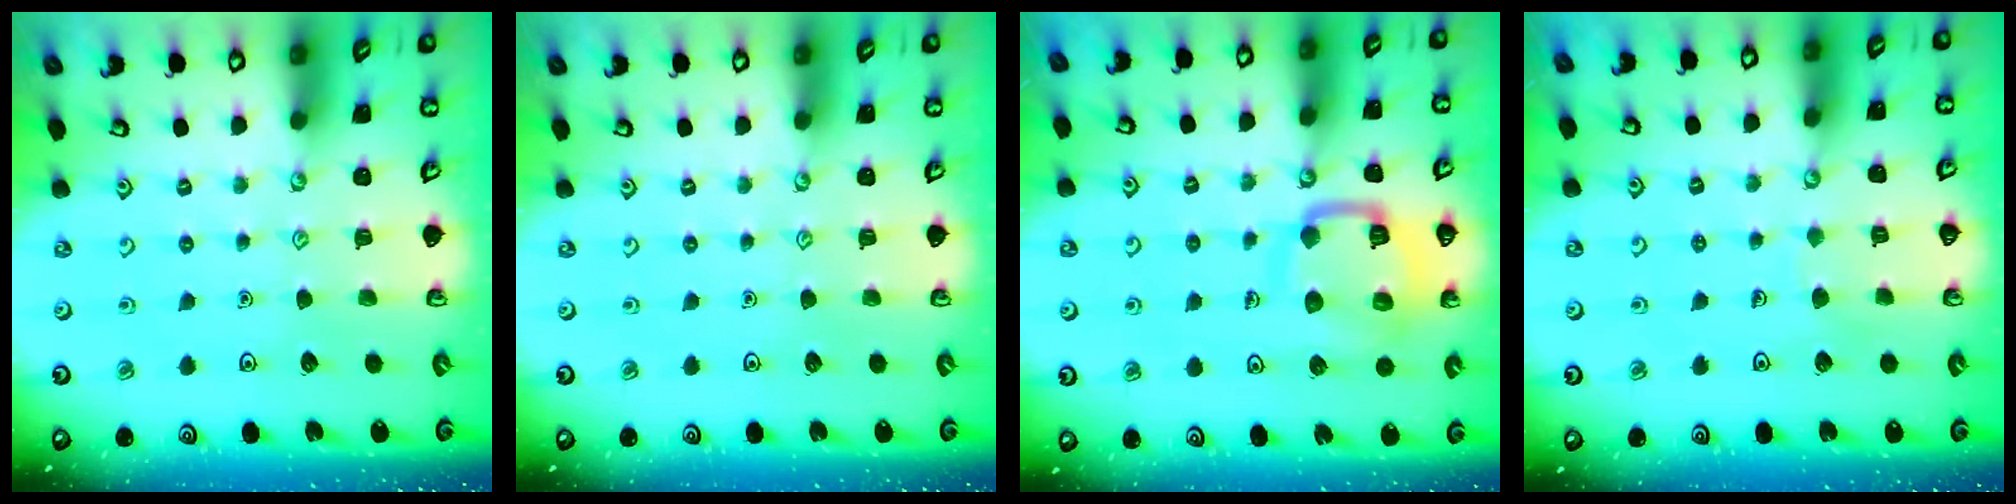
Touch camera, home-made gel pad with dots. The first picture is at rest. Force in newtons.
{"total": 0.0}
{"total": 13.4, "press": 13.4, "slide": 1.4}
{"total": 3.6, "press": 3.6, "slide": 0.2}